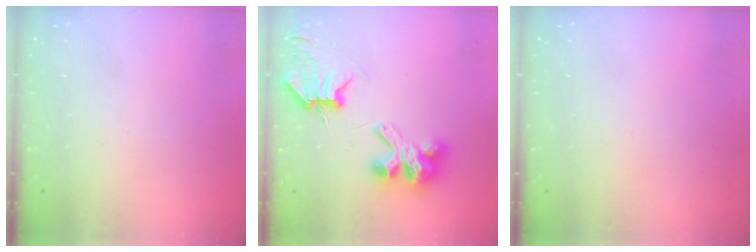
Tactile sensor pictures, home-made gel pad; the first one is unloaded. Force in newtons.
{"total": 6.3, "press": 6.3, "slide": 0.8}
{"total": 0.0}